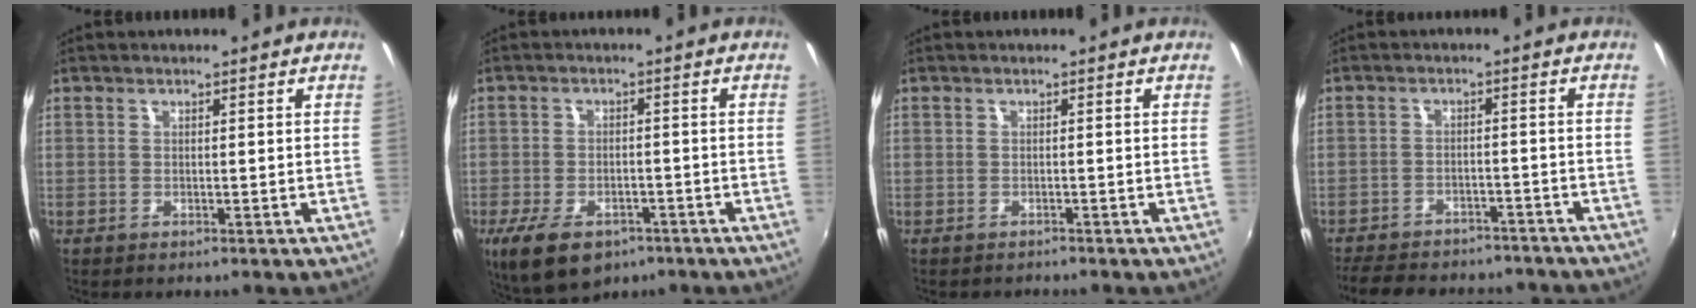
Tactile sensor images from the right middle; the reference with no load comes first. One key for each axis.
{"total": 10.8, "fx": -6.6, "fy": 5.7, "fz": 6.4, "tx": -0.141, "ty": -0.027, "tz": -0.107}
{"total": 0.8, "fx": -0.8, "fy": 0.2, "fz": 0.0, "tx": -0.004, "ty": -0.003, "tz": -0.012}
{"total": 17.3, "fx": -14.8, "fy": 6.2, "fz": 6.7, "tx": -0.153, "ty": -0.005, "tz": -0.198}